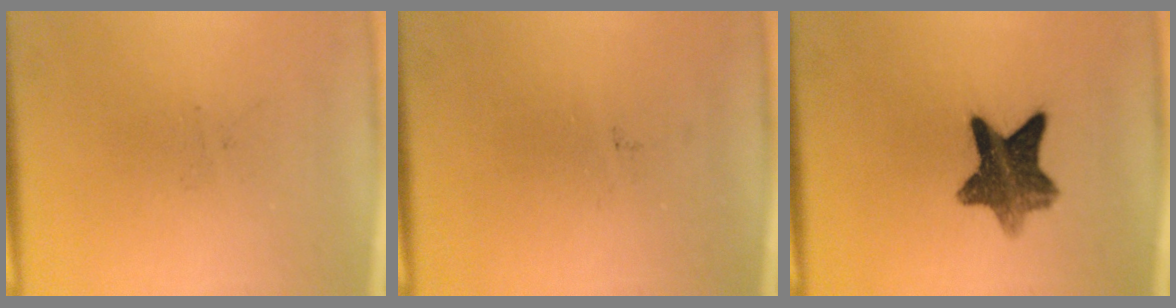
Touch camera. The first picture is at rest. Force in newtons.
{"total": 0.0}
{"total": 8.9}